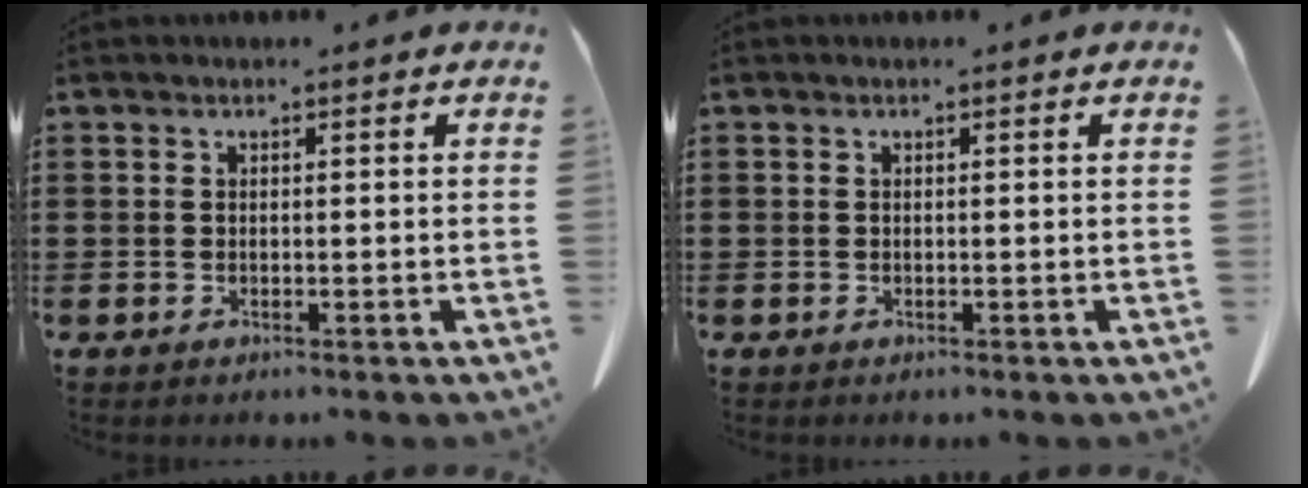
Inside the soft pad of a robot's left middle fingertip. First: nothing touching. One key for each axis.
{"total": 0.0}